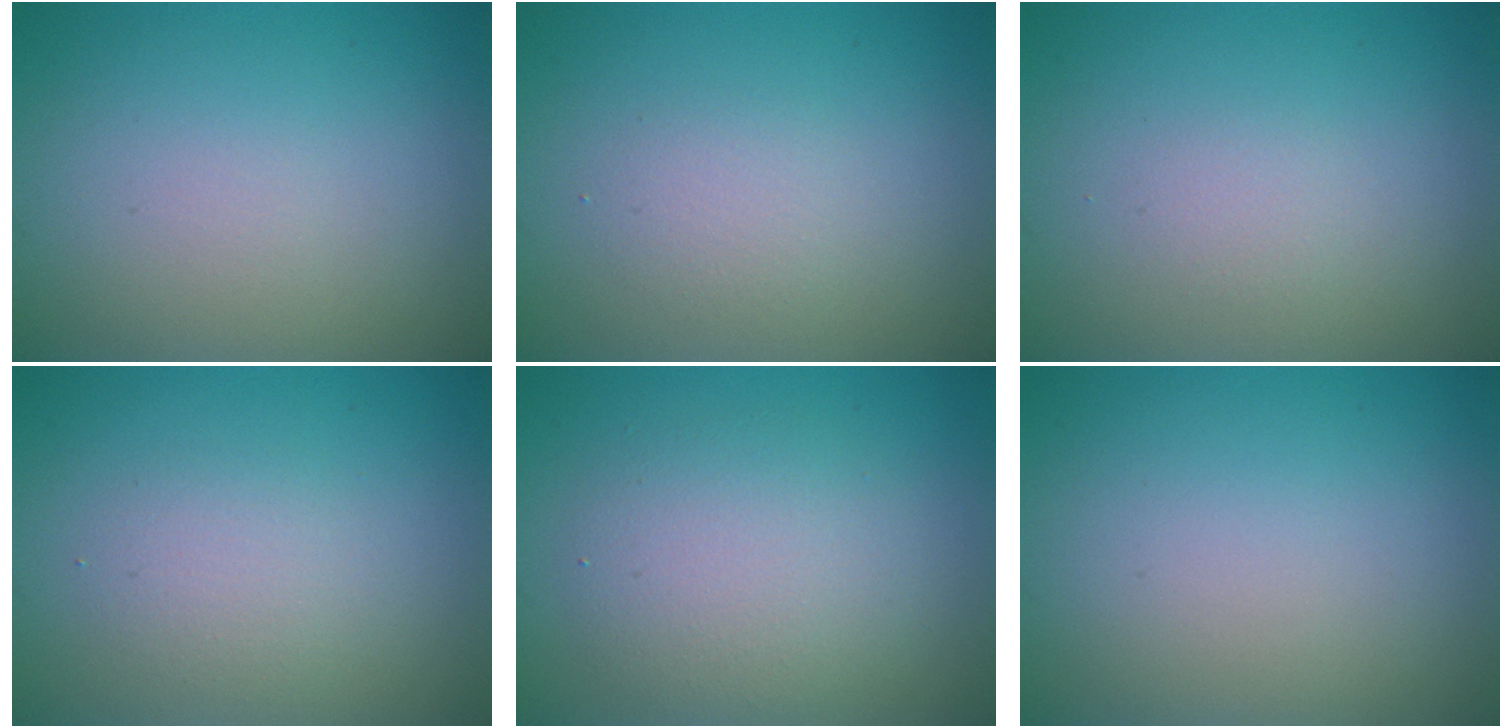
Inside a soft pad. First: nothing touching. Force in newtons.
{"total": 1.5, "press": 1.5, "slide": 0.1}
{"total": 0.9, "press": 0.9, "slide": 0.0}
{"total": 1.9, "press": 1.9, "slide": 0.0}
{"total": 4.1, "press": 4.1, "slide": 0.2}
{"total": 0.0}